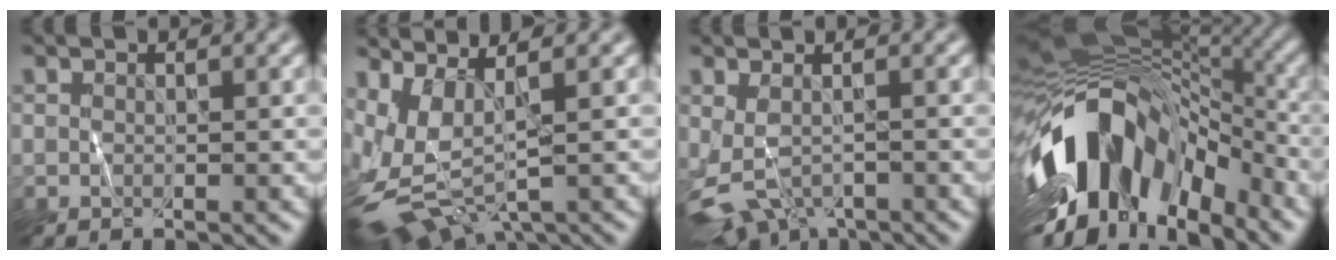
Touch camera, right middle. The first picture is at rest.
{"total": 6.3, "force": [-0.3, 3.0, 5.6], "torque": [-0.128, -0.014, 0.004]}
{"total": 3.3, "force": [-2.0, 1.8, 2.0], "torque": [-0.041, -0.026, -0.029]}
{"total": 14.2, "force": [-5.6, 7.9, 10.4], "torque": [-0.187, 0.019, -0.096]}